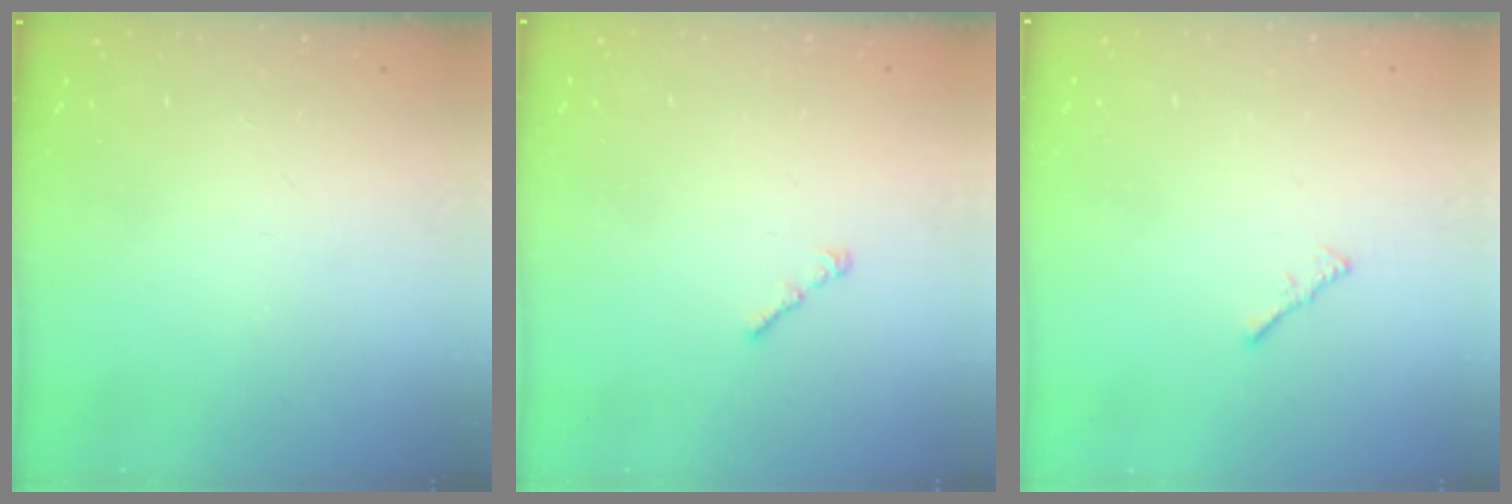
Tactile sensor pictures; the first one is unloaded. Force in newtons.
{"total": 1.1, "press": 0.9, "slide": 0.5}
{"total": 1.5, "press": 1.4, "slide": 0.4}